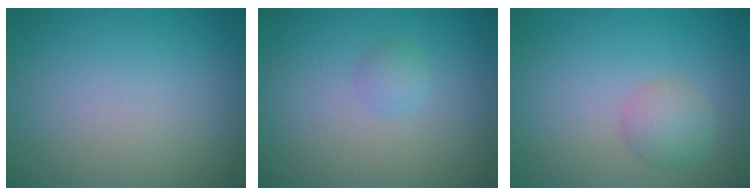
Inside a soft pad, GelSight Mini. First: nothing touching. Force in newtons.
{"total": 1.1, "press": 1.1, "slide": 0.0}
{"total": 2.3, "press": 2.3, "slide": 0.1}